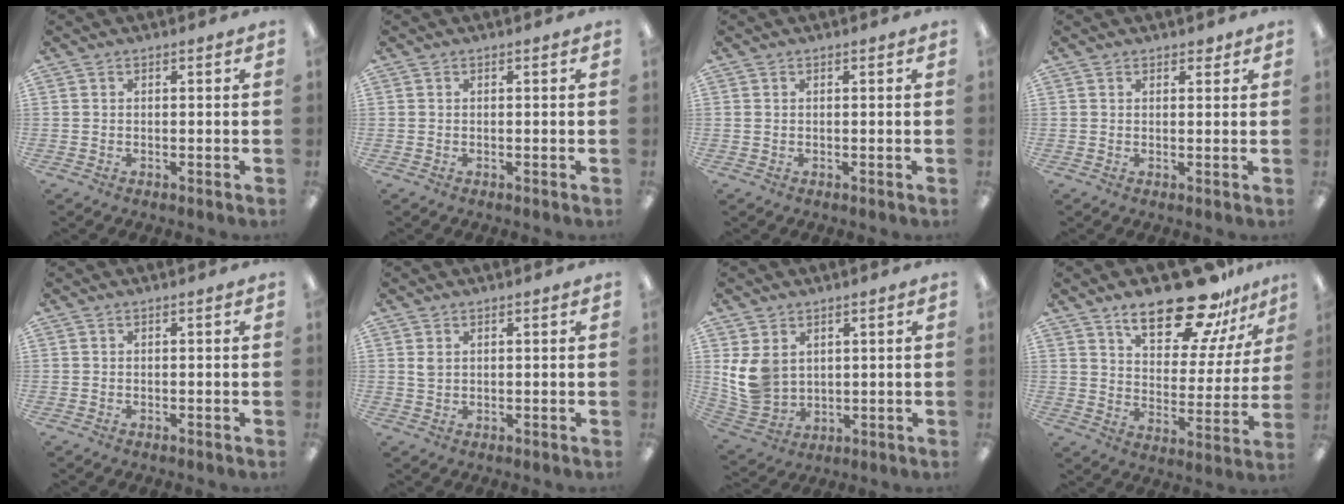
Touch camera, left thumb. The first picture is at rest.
{"total": 0.0}
{"total": 0.5, "force": [0.2, 0.4, 0.3], "torque": [-0.007, 0.004, 0.003]}
{"total": 1.7, "force": [1.3, 0.9, 0.5], "torque": [-0.001, -0.002, 0.023]}
{"total": 0.0}
{"total": 2.0, "force": [1.0, 1.4, 1.0], "torque": [-0.023, 0.004, 0.018]}
{"total": 9.9, "force": [2.9, 8.0, 5.0], "torque": [-0.130, -0.007, 0.061]}
{"total": 19.1, "force": [14.1, 7.5, 10.4], "torque": [-0.157, -0.086, 0.240]}